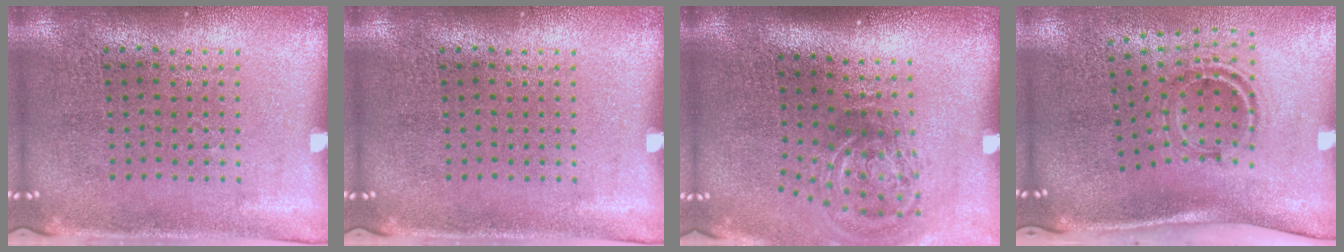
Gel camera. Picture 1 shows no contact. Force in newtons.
{"total": 0.0}
{"total": 2.2, "press": 1.4, "slide": 1.7}
{"total": 1.2, "press": 1.0, "slide": 0.7}